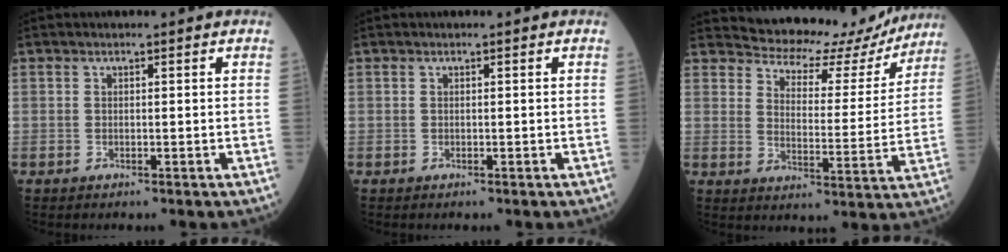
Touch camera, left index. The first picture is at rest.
{"total": 0.0}
{"total": 15.3, "force": [14.3, 5.0, 2.4], "torque": [-0.011, -0.017, 0.168]}